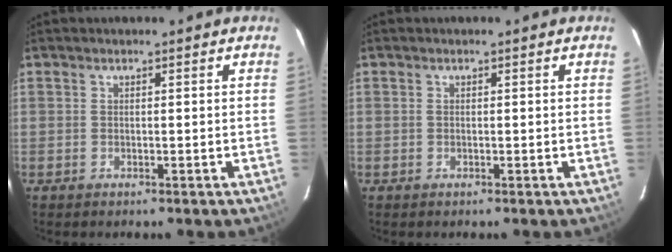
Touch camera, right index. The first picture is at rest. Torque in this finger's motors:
{"motor_torque": [-0.19, 0.01, -0.02, 0.00]}